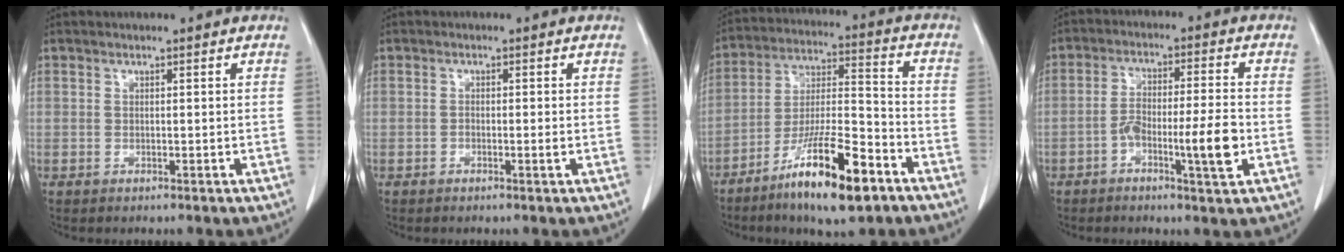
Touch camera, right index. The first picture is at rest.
{"total": 1.0, "force": [-0.4, 0.1, 1.0], "torque": [-0.017, 0.000, -0.006]}
{"total": 15.5, "force": [-9.4, 2.6, 12.1], "torque": [-0.219, -0.016, -0.163]}
{"total": 8.2, "force": [-2.8, 0.8, 7.6], "torque": [-0.136, 0.009, -0.047]}